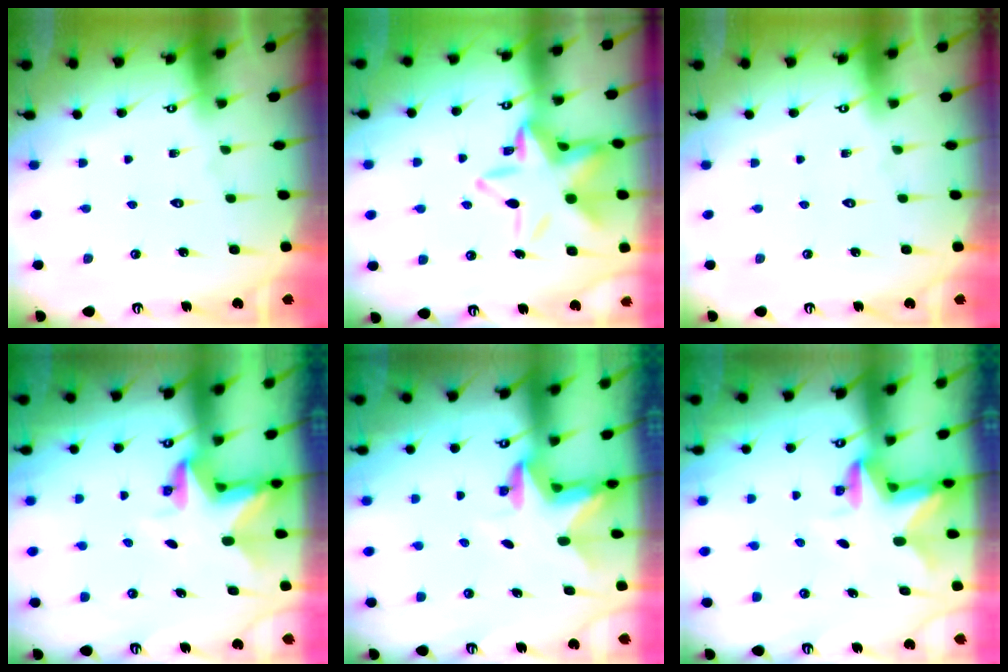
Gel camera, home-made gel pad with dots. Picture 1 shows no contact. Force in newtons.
{"total": 15.7, "press": 15.6, "slide": 1.5}
{"total": 0.0}
{"total": 3.1, "press": 3.1, "slide": 0.1}
{"total": 2.4, "press": 2.4, "slide": 0.4}
{"total": 2.6, "press": 2.5, "slide": 0.5}